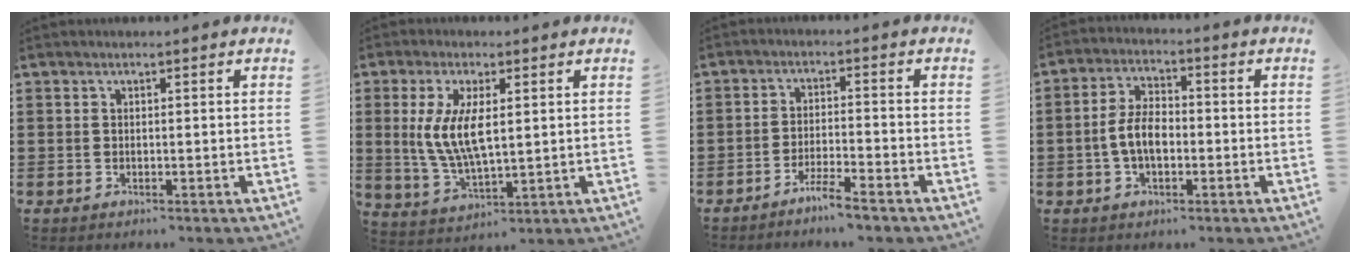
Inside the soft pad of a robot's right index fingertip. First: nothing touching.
{"total": 7.8, "force": [1.1, 2.9, 7.1], "torque": [-0.151, 0.003, 0.016]}
{"total": 3.9, "force": [-3.6, -0.5, 1.5], "torque": [-0.033, -0.002, -0.071]}
{"total": 5.9, "force": [-1.3, 3.0, 4.9], "torque": [-0.115, 0.001, -0.031]}